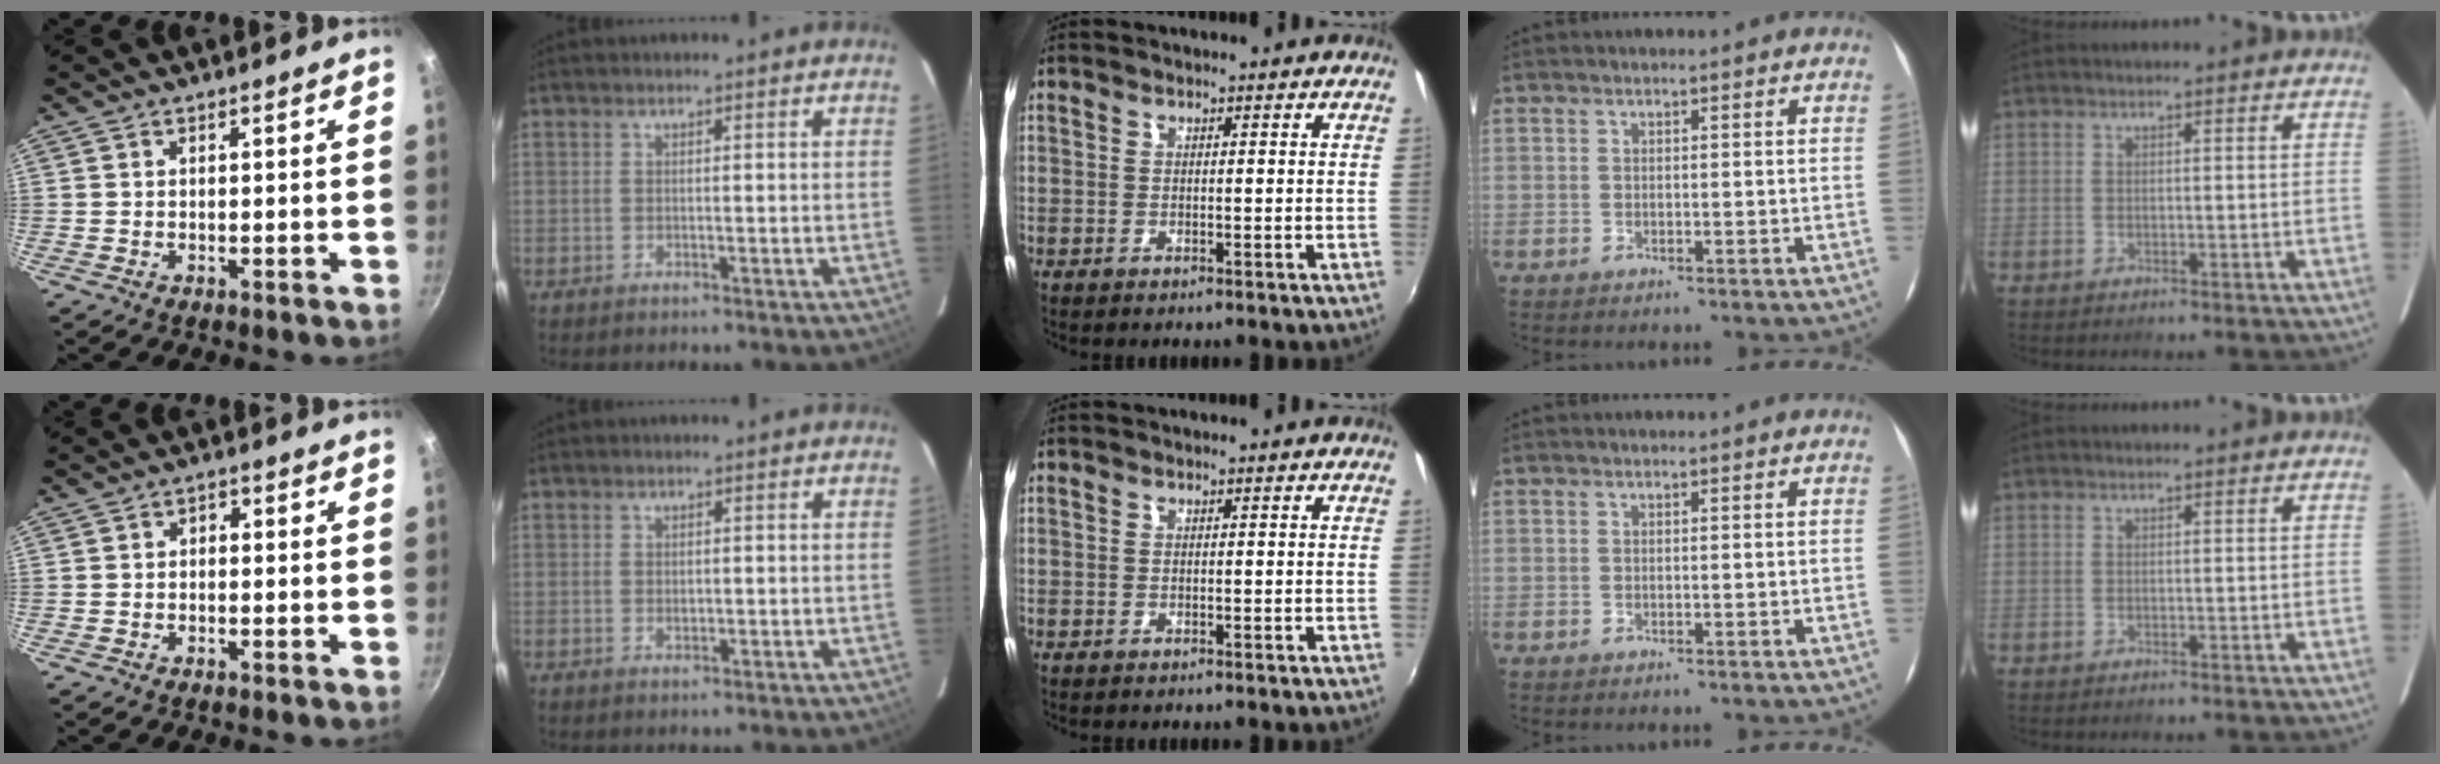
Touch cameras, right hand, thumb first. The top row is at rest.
{"thumb": {"total": 1.5, "force": [-0.4, 1.2, 0.9], "torque": [-0.013, 0.007, -0.009]}, "index": {"total": 1.2, "force": [0.0, 1.0, 0.8], "torque": [-0.011, 0.000, 0.002]}}